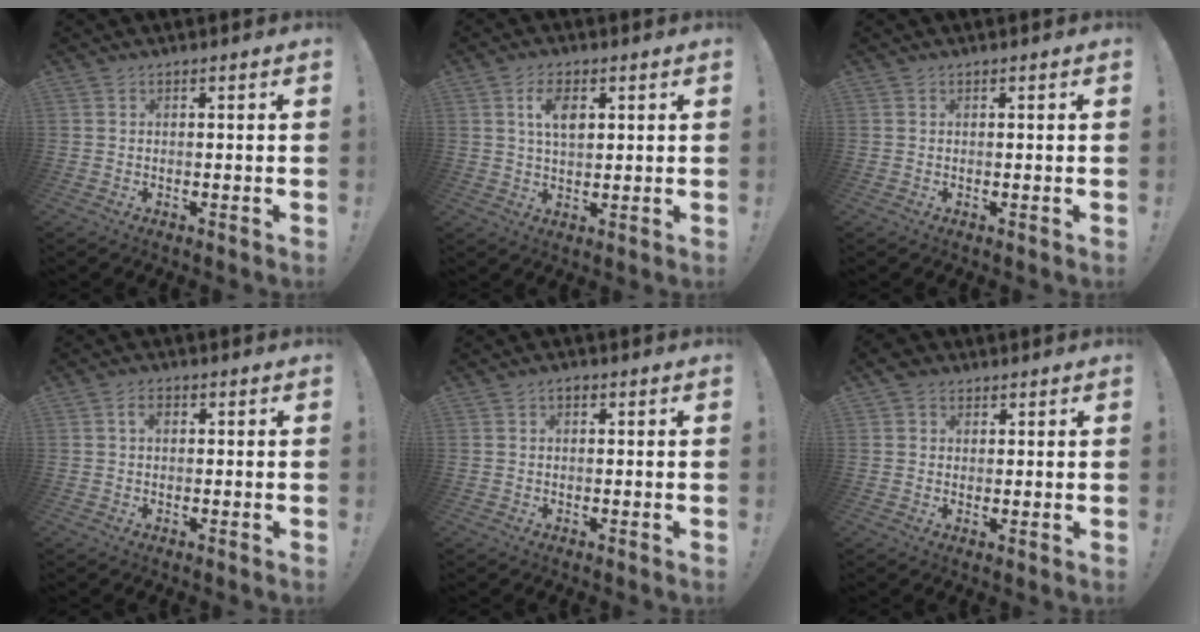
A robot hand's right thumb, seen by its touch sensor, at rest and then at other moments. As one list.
[{"total": 7.3, "force": [2.5, 4.3, 5.3], "torque": [-0.085, 0.001, 0.043]}, {"total": 0.0}, {"total": 2.6, "force": [0.5, 1.8, 1.9], "torque": [-0.029, 0.006, 0.008]}, {"total": 1.7, "force": [0.3, 1.3, 1.0], "torque": [-0.017, 0.004, 0.005]}, {"total": 3.8, "force": [2.0, 2.9, 1.4], "torque": [-0.022, -0.005, 0.039]}]